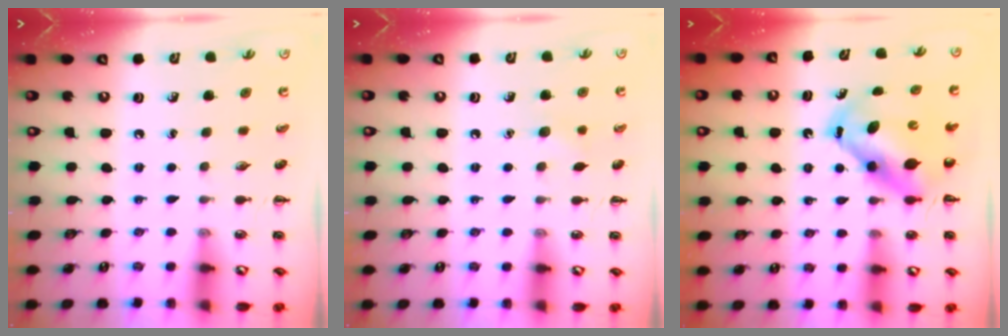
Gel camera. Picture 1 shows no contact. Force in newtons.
{"total": 4.7, "press": 4.5, "slide": 1.2}
{"total": 6.9, "press": 6.8, "slide": 1.6}